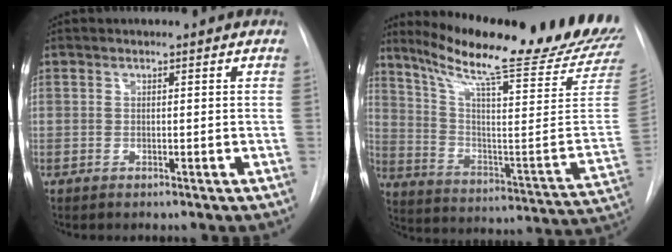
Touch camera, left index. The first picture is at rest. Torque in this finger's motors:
{"motor_torque": [0.59, -1.01, 0.07, 0.06]}